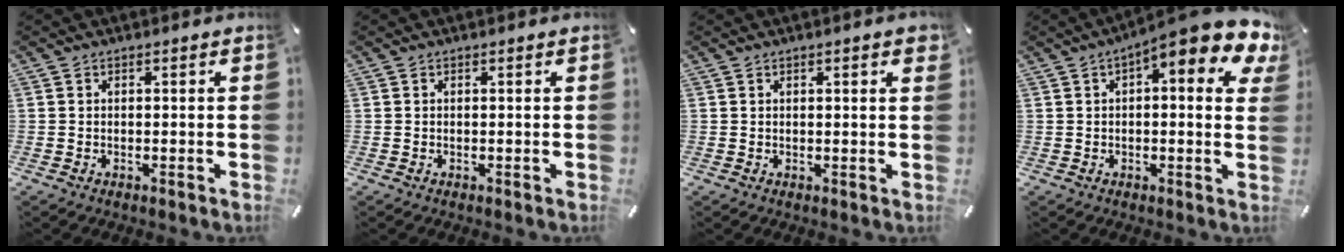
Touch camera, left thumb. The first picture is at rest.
{"total": 0.0}
{"total": 2.0, "force": [0.7, 0.4, 1.9], "torque": [-0.037, 0.002, 0.010]}
{"total": 10.8, "force": [6.0, 2.9, 8.5], "torque": [-0.116, -0.048, 0.099]}